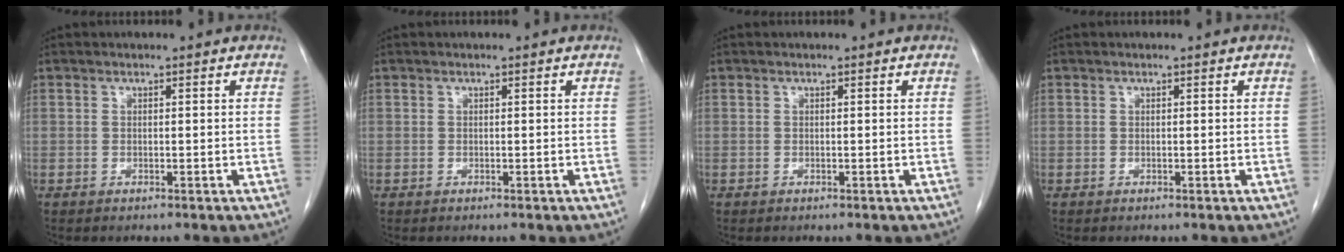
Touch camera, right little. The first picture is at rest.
{"total": 0.0}
{"total": 0.0}
{"total": 0.0}